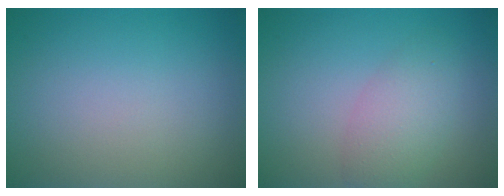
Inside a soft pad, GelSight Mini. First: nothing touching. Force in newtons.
{"total": 2.3, "press": 2.3, "slide": 0.2}